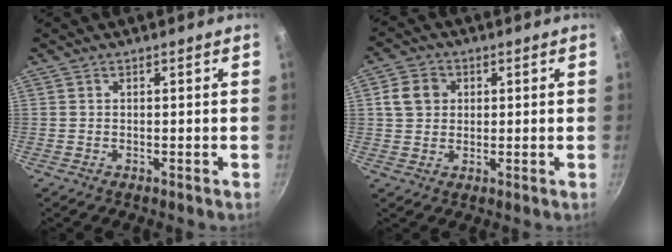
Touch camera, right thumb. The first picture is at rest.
{"total": 5.8, "force": [1.3, 5.0, 2.6], "torque": [-0.027, 0.007, 0.018]}